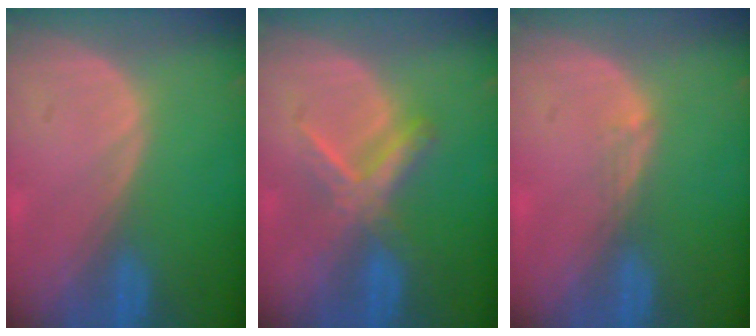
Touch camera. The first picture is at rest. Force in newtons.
{"total": 5.5, "press": 5.5, "slide": 0.7}
{"total": 1.5, "press": 1.0, "slide": 1.0}